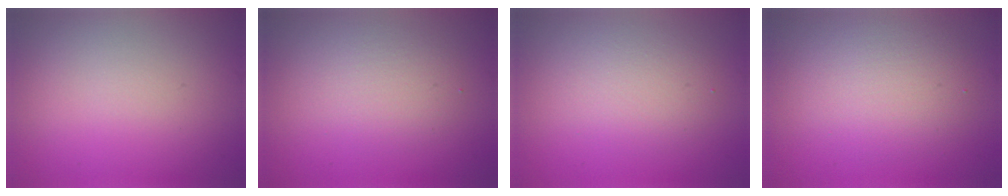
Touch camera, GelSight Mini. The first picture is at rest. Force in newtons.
{"total": 2.5, "press": 2.5, "slide": 0.2}
{"total": 2.9, "press": 2.8, "slide": 0.3}
{"total": 3.7, "press": 3.7, "slide": 0.4}